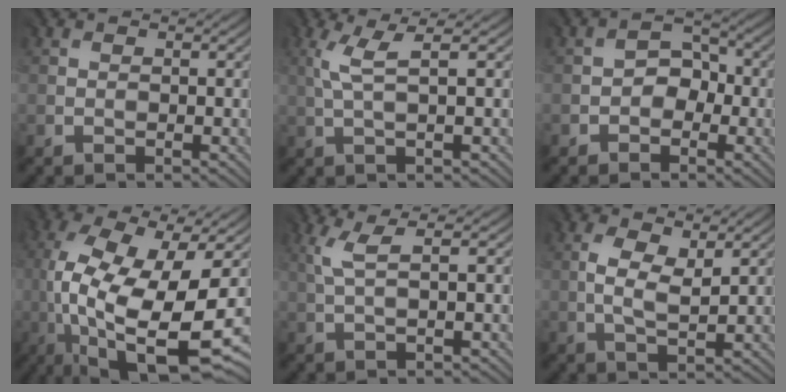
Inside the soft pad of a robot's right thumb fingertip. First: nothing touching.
{"total": 3.2, "force": [0.9, 0.1, 3.1], "torque": [-0.064, 0.009, 0.020]}
{"total": 3.5, "force": [-1.2, 2.6, 1.9], "torque": [-0.017, 0.005, -0.025]}
{"total": 16.7, "force": [-2.9, 6.9, 15.0], "torque": [-0.305, -0.024, -0.034]}
{"total": 2.6, "force": [0.9, 0.0, 2.4], "torque": [-0.048, 0.008, 0.021]}
{"total": 4.2, "force": [1.1, 1.9, 3.6], "torque": [-0.083, 0.001, 0.025]}